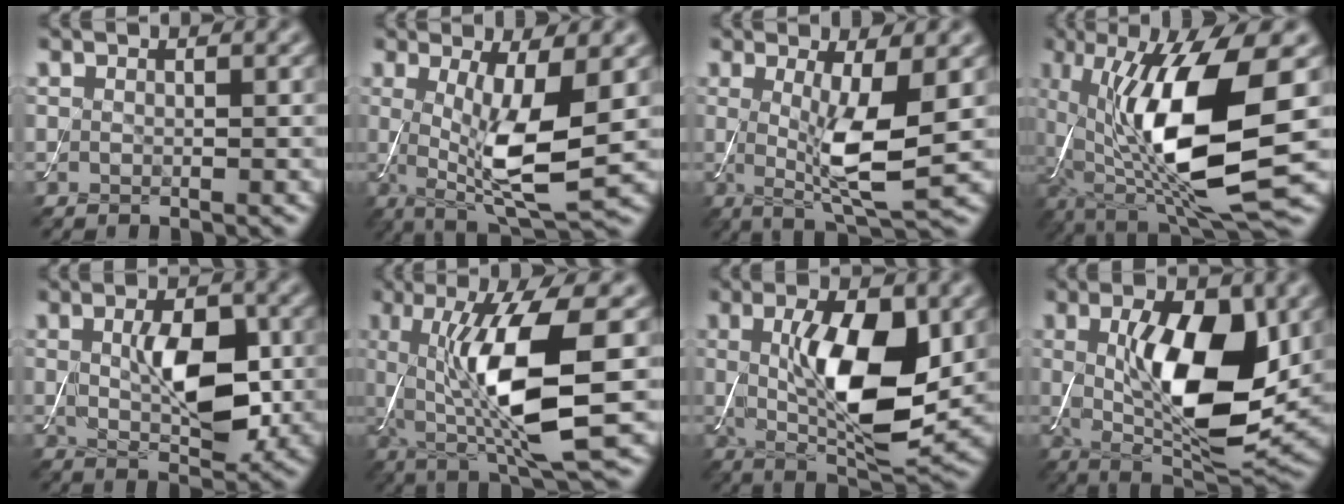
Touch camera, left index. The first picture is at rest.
{"total": 8.5, "force": [-0.2, 2.3, 8.2], "torque": [-0.152, -0.016, 0.001]}
{"total": 6.6, "force": [0.1, 1.4, 6.5], "torque": [-0.116, -0.014, 0.006]}
{"total": 13.5, "force": [0.3, 4.0, 12.9], "torque": [-0.236, -0.020, 0.014]}
{"total": 6.0, "force": [0.4, 2.9, 5.2], "torque": [-0.094, 0.000, 0.013]}
{"total": 11.0, "force": [0.3, 2.6, 10.7], "torque": [-0.179, -0.009, 0.016]}
{"total": 9.8, "force": [0.6, 3.6, 9.1], "torque": [-0.149, -0.005, 0.017]}
{"total": 11.0, "force": [0.8, 4.3, 10.1], "torque": [-0.163, -0.003, 0.019]}